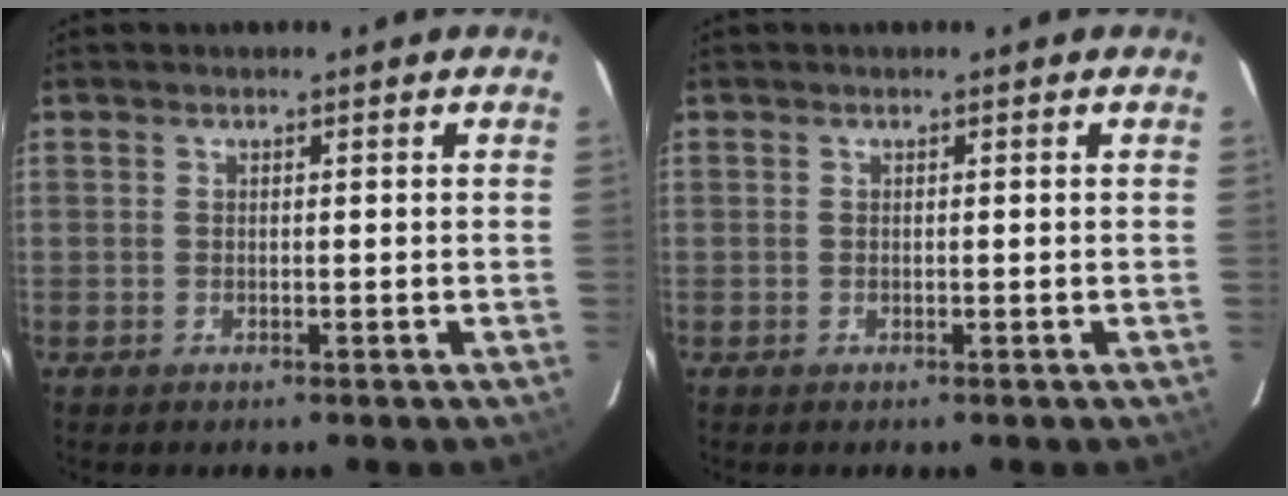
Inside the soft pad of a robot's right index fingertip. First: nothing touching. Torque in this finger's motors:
{"motor_torque": [0.00, 0.00, 0.00, 0.01]}